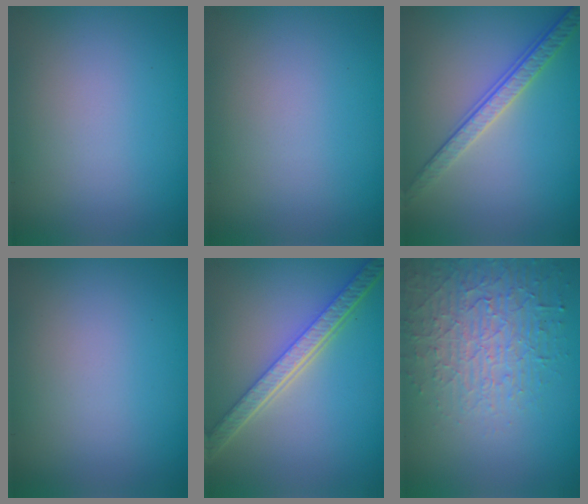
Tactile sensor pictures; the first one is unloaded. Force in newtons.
{"total": 0.0}
{"total": 3.6, "press": 3.3, "slide": 1.6}
{"total": 0.0}
{"total": 5.7, "press": 4.3, "slide": 3.7}
{"total": 4.2, "press": 4.1, "slide": 0.9}